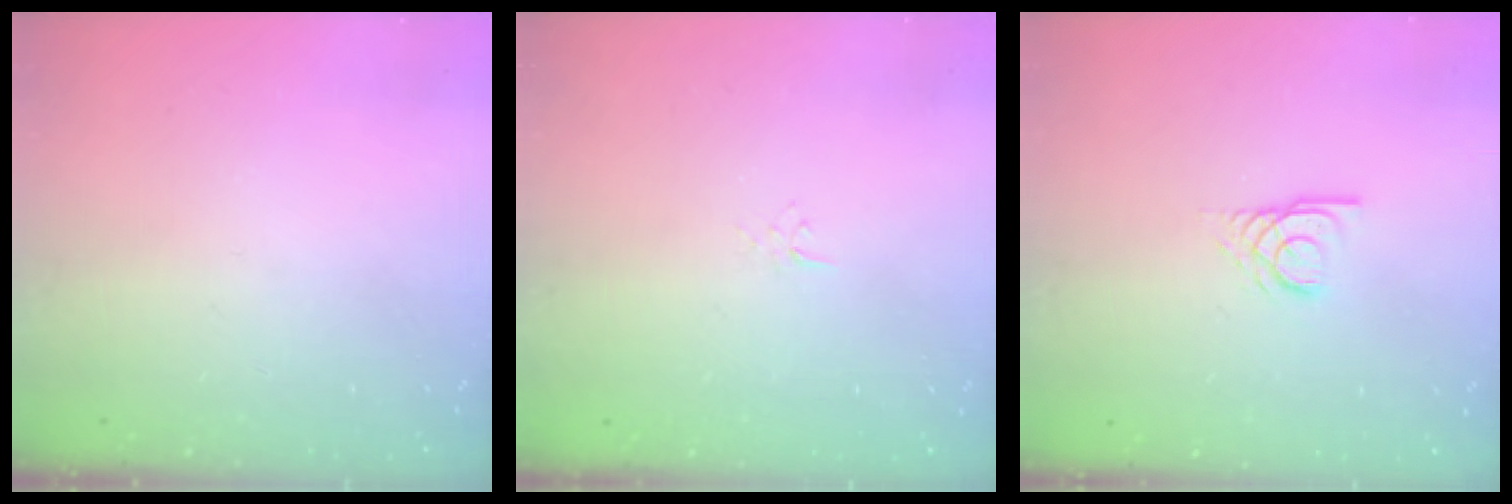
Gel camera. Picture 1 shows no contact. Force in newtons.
{"total": 2.6, "press": 2.6, "slide": 0.3}
{"total": 2.9, "press": 2.9, "slide": 0.1}